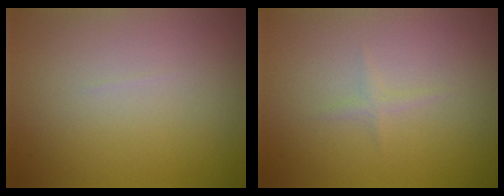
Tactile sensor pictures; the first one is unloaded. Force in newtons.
{"total": 0.8, "press": 0.8, "slide": 0.1}